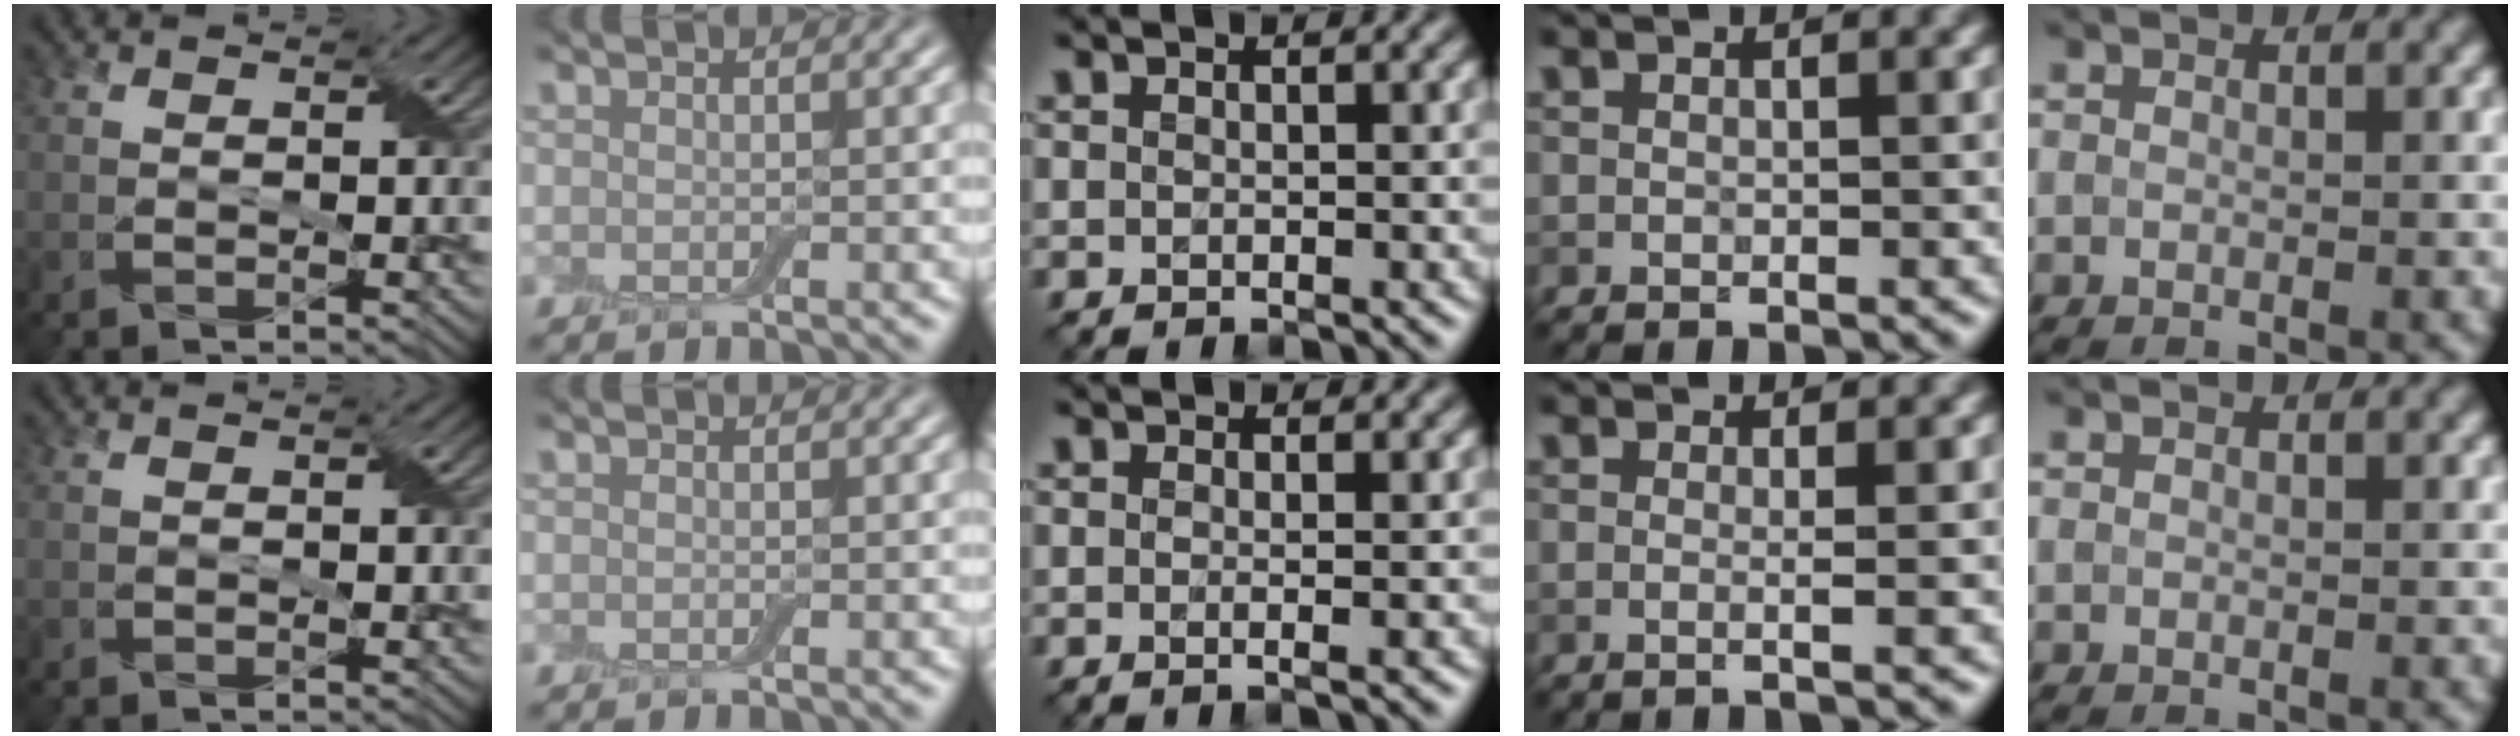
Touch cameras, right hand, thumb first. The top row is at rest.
{"thumb": {"total": 0.5, "force": [0.2, -0.4, 0.2], "torque": [-0.004, -0.003, 0.009]}, "middle": {"total": 1.8, "force": [0.1, 0.8, 1.6], "torque": [-0.016, -0.006, -0.020]}, "ring": {"total": 2.5, "force": [0.5, 1.2, 2.2], "torque": [-0.015, -0.003, -0.023]}}